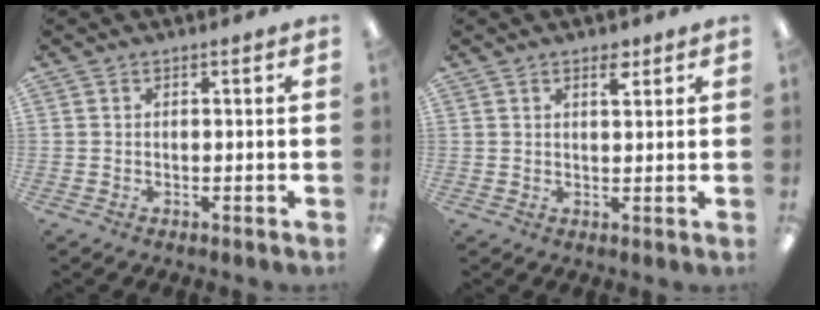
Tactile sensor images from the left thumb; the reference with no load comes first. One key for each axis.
{"total": 3.1, "fx": 2.2, "fy": 1.2, "fz": 1.9, "tx": -0.019, "ty": -0.008, "tz": 0.034}